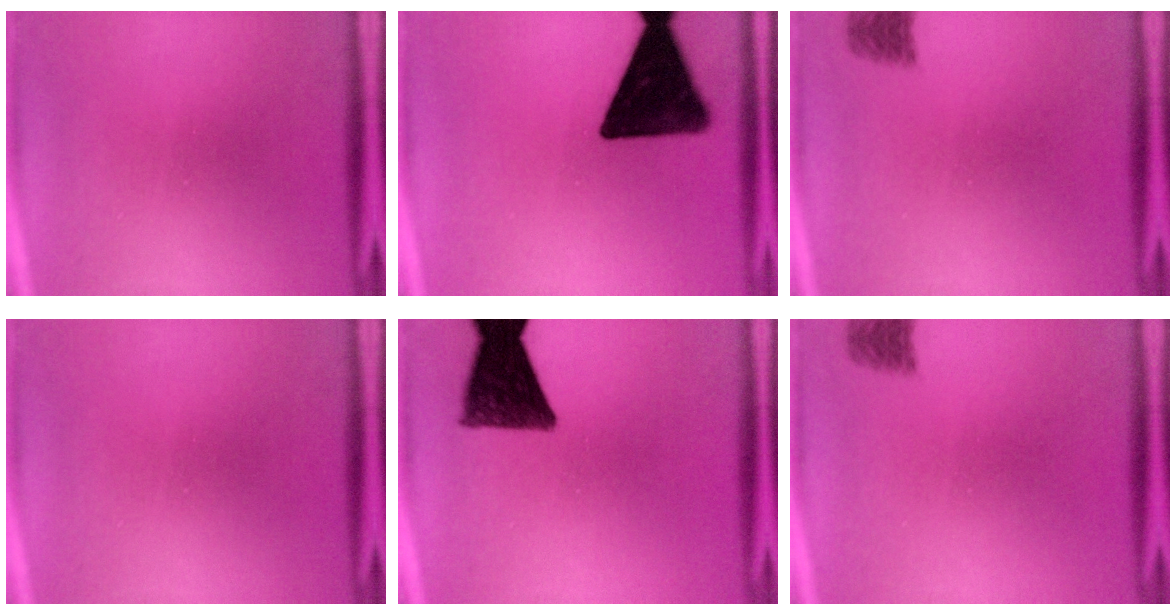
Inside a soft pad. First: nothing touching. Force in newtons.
{"total": 16.7}
{"total": 2.7}
{"total": 0.0}
{"total": 10.8}
{"total": 2.7}